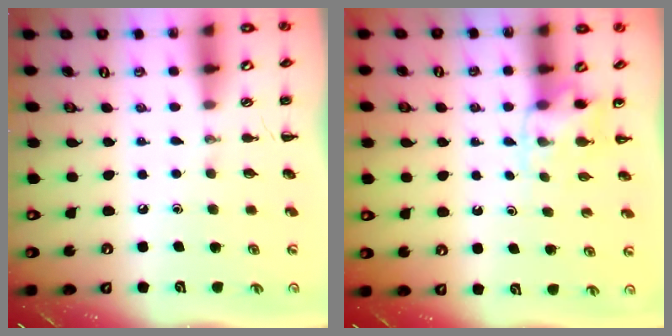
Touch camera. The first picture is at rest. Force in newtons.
{"total": 3.7, "press": 3.7, "slide": 0.7}